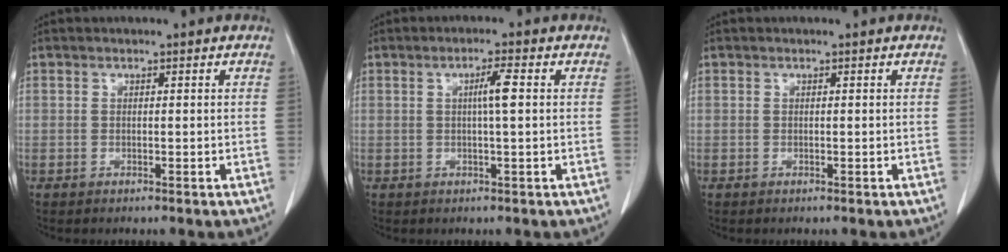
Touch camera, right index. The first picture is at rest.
{"total": 3.1, "force": [0.5, -0.2, 3.1], "torque": [-0.051, 0.002, 0.009]}
{"total": 0.0}